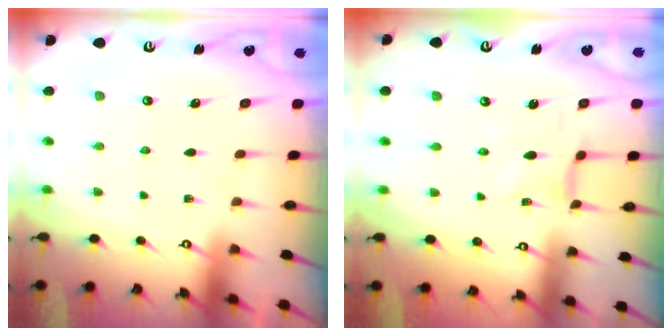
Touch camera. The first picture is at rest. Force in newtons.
{"total": 2.1, "press": 2.1, "slide": 0.5}